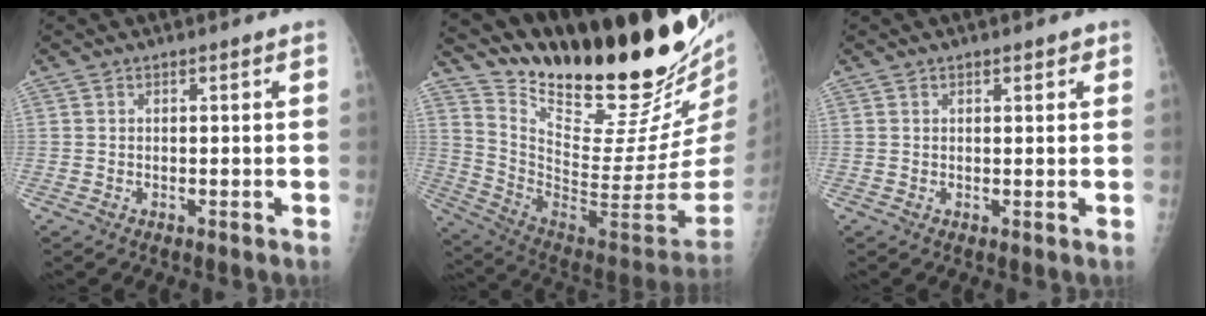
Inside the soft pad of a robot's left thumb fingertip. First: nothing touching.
{"total": 30.6, "force": [24.7, 5.7, 17.0], "torque": [-0.242, -0.174, 0.380]}
{"total": 1.5, "force": [0.9, 0.8, 0.9], "torque": [-0.002, -0.002, 0.009]}